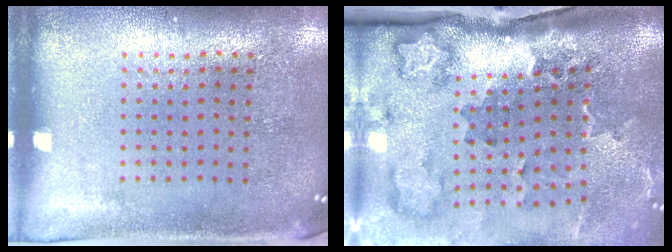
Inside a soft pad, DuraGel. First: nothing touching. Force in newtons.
{"total": 3.8, "press": 2.5, "slide": 2.8}